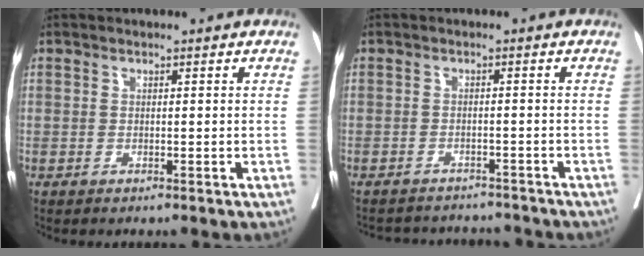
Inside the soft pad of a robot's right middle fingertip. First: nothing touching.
{"total": 7.7, "force": [-7.5, 1.9, 0.7], "torque": [-0.011, 0.012, -0.091]}